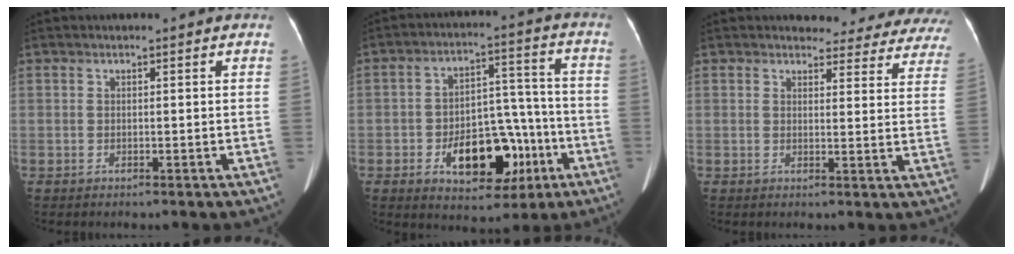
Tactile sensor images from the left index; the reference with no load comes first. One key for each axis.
{"total": 13.0, "fx": -5.2, "fy": 7.2, "fz": 9.5, "tx": -0.142, "ty": 0.023, "tz": -0.065}
{"total": 15.9, "fx": 15.0, "fy": 4.8, "fz": 2.2, "tx": 0.012, "ty": -0.055, "tz": 0.138}